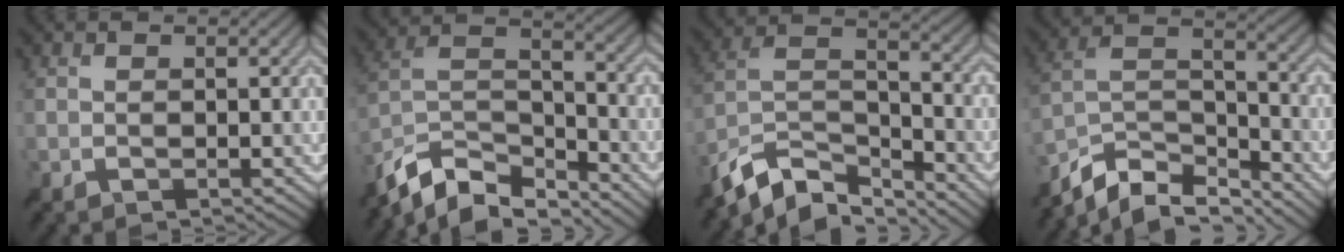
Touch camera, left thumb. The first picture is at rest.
{"total": 11.3, "force": [-9.4, 3.7, 5.2], "torque": [-0.114, 0.003, -0.182]}
{"total": 11.0, "force": [-8.8, 3.9, 5.4], "torque": [-0.114, -0.001, -0.175]}
{"total": 10.5, "force": [-8.5, 3.8, 5.0], "torque": [-0.104, 0.000, -0.162]}